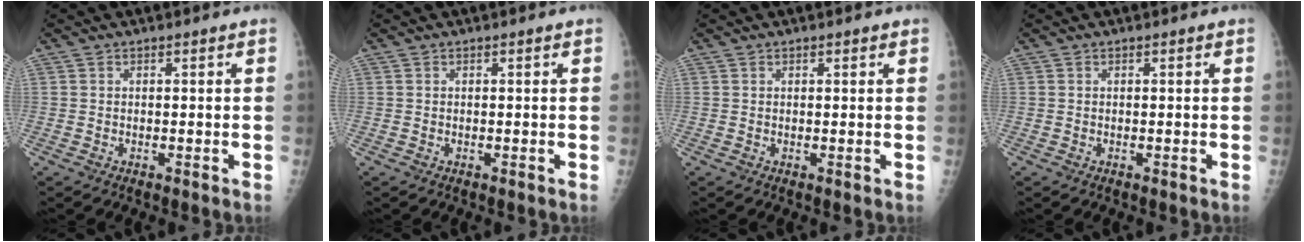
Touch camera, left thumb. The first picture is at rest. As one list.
[{"total": 0.0}, {"total": 0.9, "force": [0.5, 0.4, 0.6], "torque": [-0.006, 0.000, 0.005]}, {"total": 0.0}]